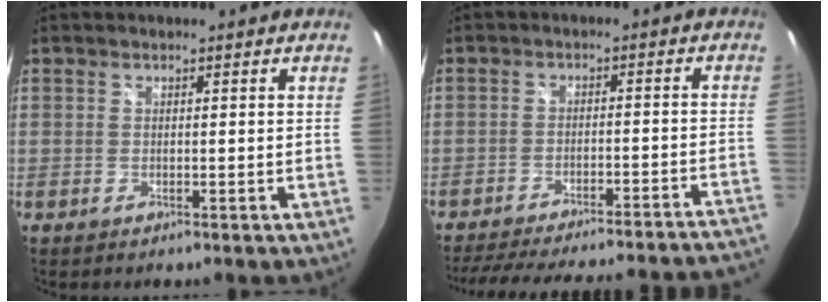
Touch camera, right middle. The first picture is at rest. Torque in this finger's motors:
{"motor_torque": [1.09, -1.04, 0.39, 0.09]}